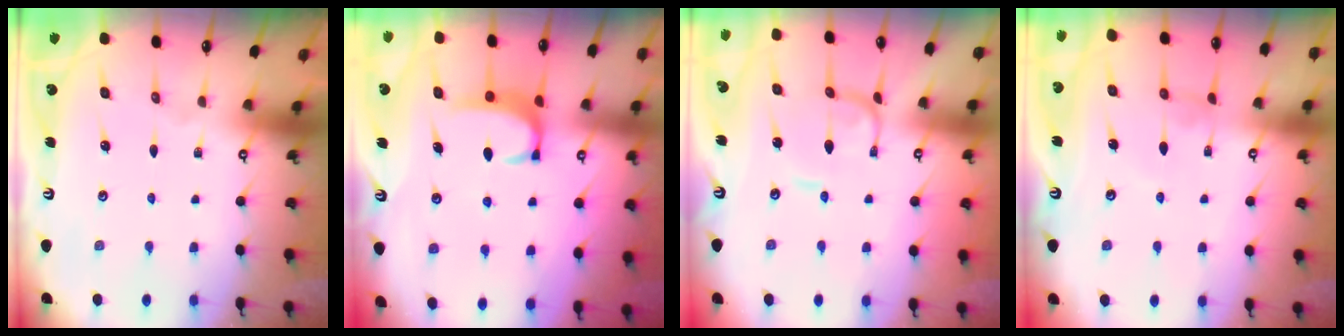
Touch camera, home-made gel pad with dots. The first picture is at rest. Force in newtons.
{"total": 2.7, "press": 2.6, "slide": 0.5}
{"total": 0.6, "press": 0.6, "slide": 0.3}
{"total": 0.0}